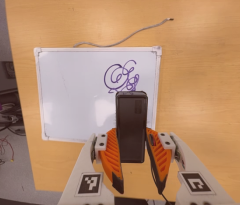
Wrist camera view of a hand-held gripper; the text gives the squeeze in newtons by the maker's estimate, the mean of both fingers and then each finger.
{"total": 5.9, "left": 4.0, "right": 7.7}